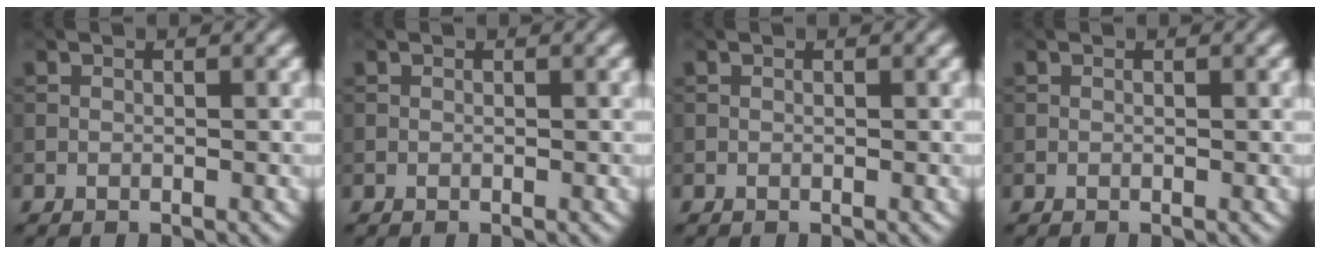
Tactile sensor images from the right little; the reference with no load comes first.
{"total": 0.0}
{"total": 0.0}
{"total": 0.0}